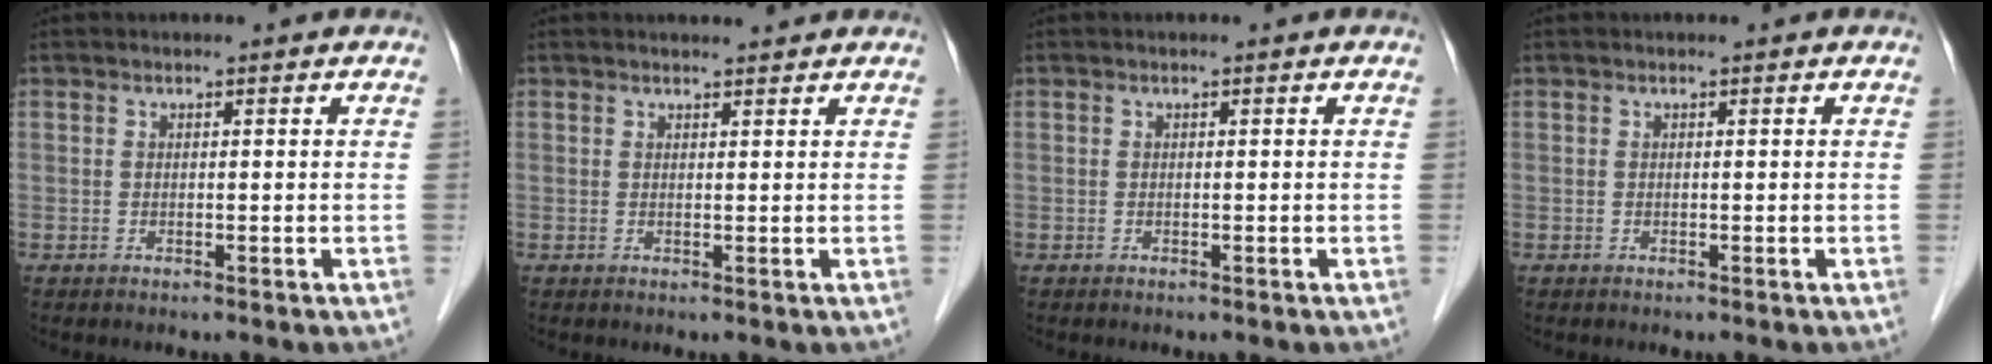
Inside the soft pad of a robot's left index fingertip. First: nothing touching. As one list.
[{"total": 2.4, "force": [2.3, 0.2, 0.5], "torque": [-0.011, 0.008, 0.032]}, {"total": 0.0}, {"total": 0.0}]